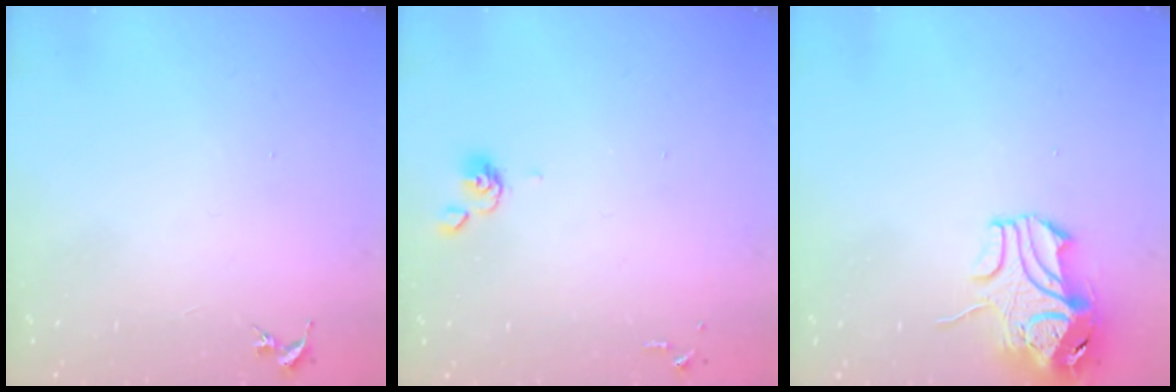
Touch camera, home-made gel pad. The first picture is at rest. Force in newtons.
{"total": 4.9, "press": 4.8, "slide": 0.9}
{"total": 10.5, "press": 10.4, "slide": 1.5}